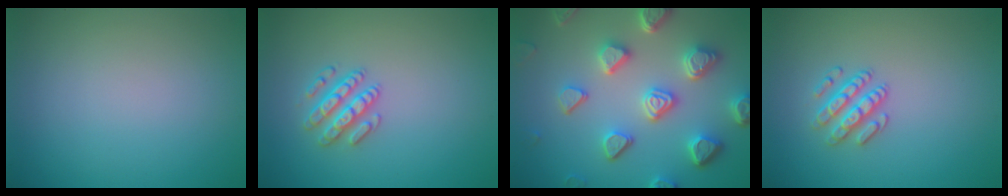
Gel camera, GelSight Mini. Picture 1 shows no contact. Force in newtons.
{"total": 2.6, "press": 2.6, "slide": 0.5}
{"total": 6.5, "press": 5.3, "slide": 3.8}
{"total": 2.5, "press": 2.4, "slide": 0.6}